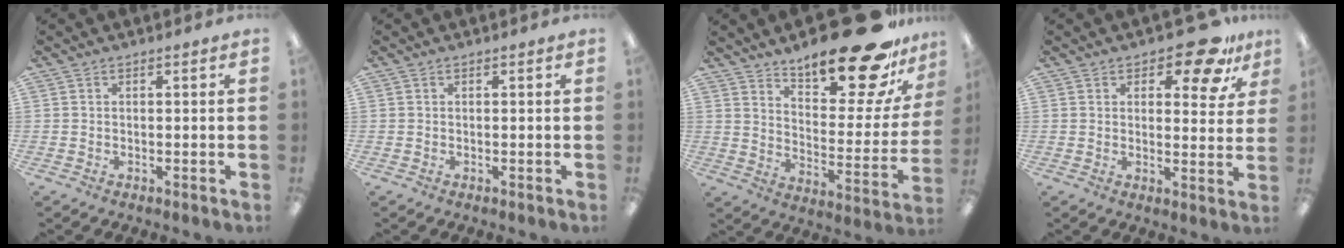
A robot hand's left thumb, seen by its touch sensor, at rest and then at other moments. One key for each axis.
{"total": 0.0}
{"total": 23.0, "fx": 17.6, "fy": 7.3, "fz": 12.8, "tx": -0.178, "ty": -0.121, "tz": 0.289}
{"total": 10.5, "fx": 7.2, "fy": 4.2, "fz": 6.4, "tx": -0.070, "ty": -0.041, "tz": 0.118}